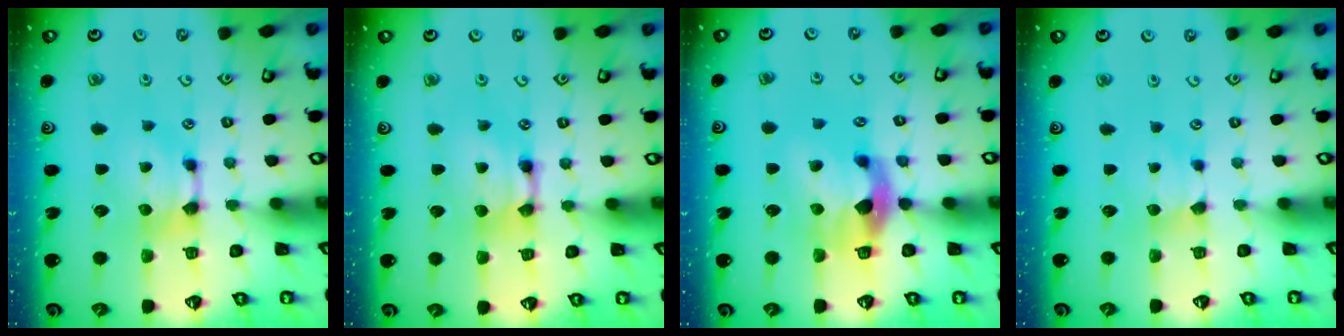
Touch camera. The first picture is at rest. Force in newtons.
{"total": 2.2, "press": 2.2, "slide": 0.1}
{"total": 5.5, "press": 5.2, "slide": 1.9}
{"total": 1.4, "press": 1.4, "slide": 0.3}